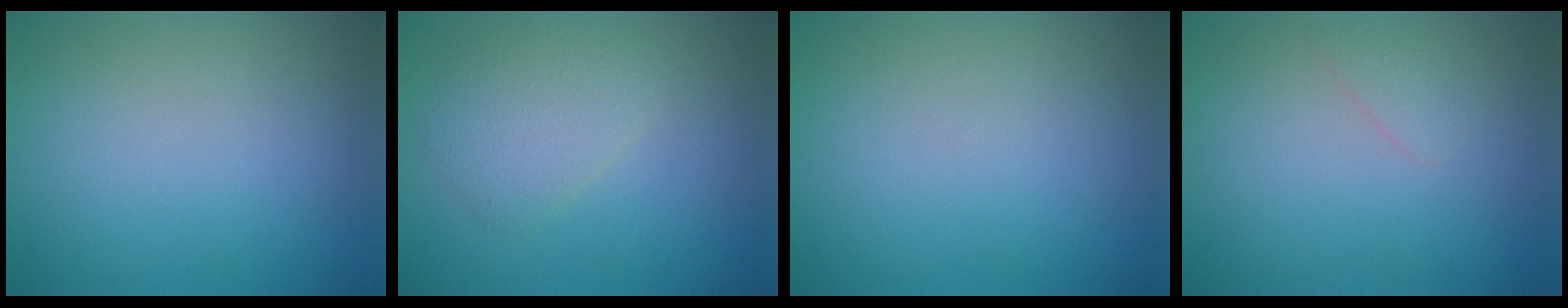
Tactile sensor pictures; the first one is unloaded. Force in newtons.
{"total": 2.8, "press": 2.8, "slide": 0.2}
{"total": 0.0}
{"total": 0.9, "press": 0.9, "slide": 0.0}